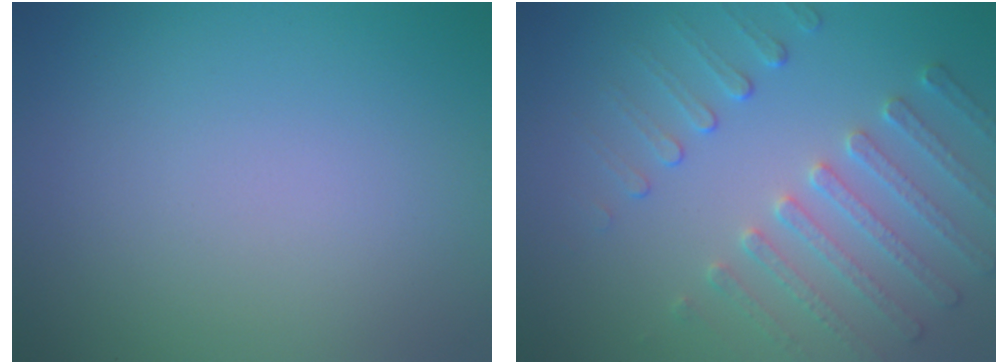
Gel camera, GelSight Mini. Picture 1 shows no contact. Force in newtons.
{"total": 4.0, "press": 3.7, "slide": 1.6}